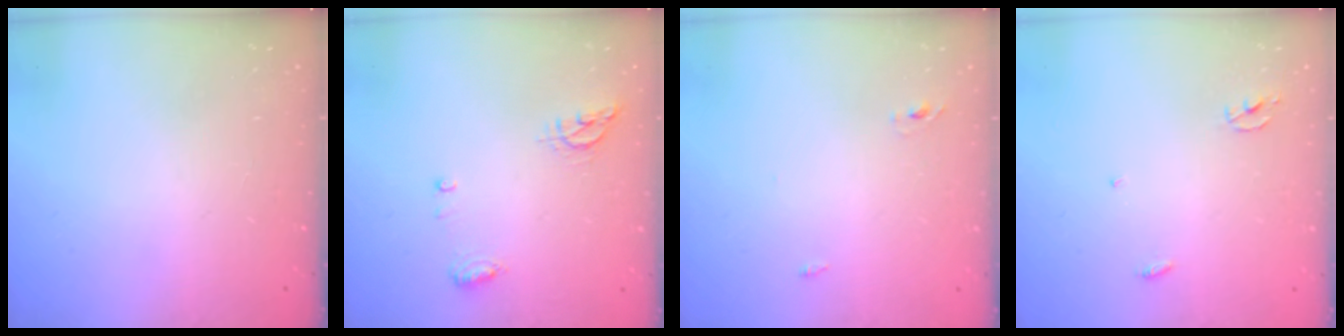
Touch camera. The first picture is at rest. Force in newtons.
{"total": 8.4, "press": 6.9, "slide": 4.9}
{"total": 2.4, "press": 2.2, "slide": 1.0}
{"total": 2.5, "press": 2.5, "slide": 0.1}